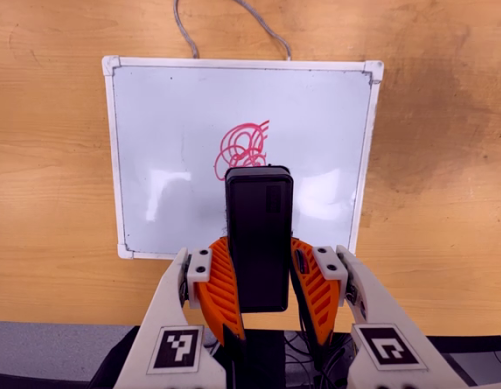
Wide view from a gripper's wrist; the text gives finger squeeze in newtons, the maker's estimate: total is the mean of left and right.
{"total": 8.9, "left": 7.4, "right": 10.4}